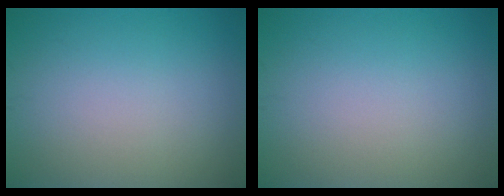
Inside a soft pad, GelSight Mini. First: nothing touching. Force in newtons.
{"total": 0.0}